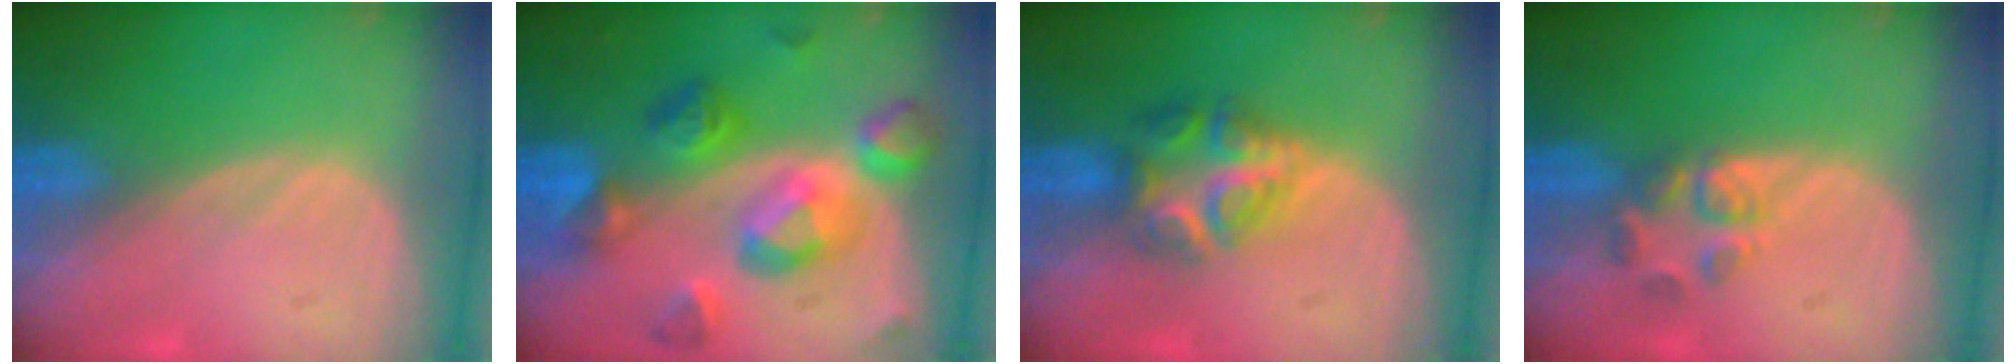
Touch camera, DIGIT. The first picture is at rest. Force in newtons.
{"total": 10.2, "press": 10.2, "slide": 0.8}
{"total": 6.0, "press": 5.9, "slide": 0.4}
{"total": 3.5, "press": 3.4, "slide": 0.8}